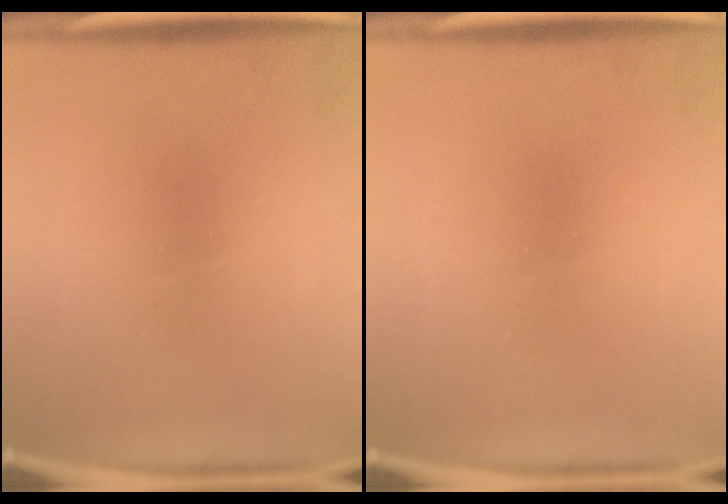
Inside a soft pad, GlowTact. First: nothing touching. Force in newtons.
{"total": 0.0}